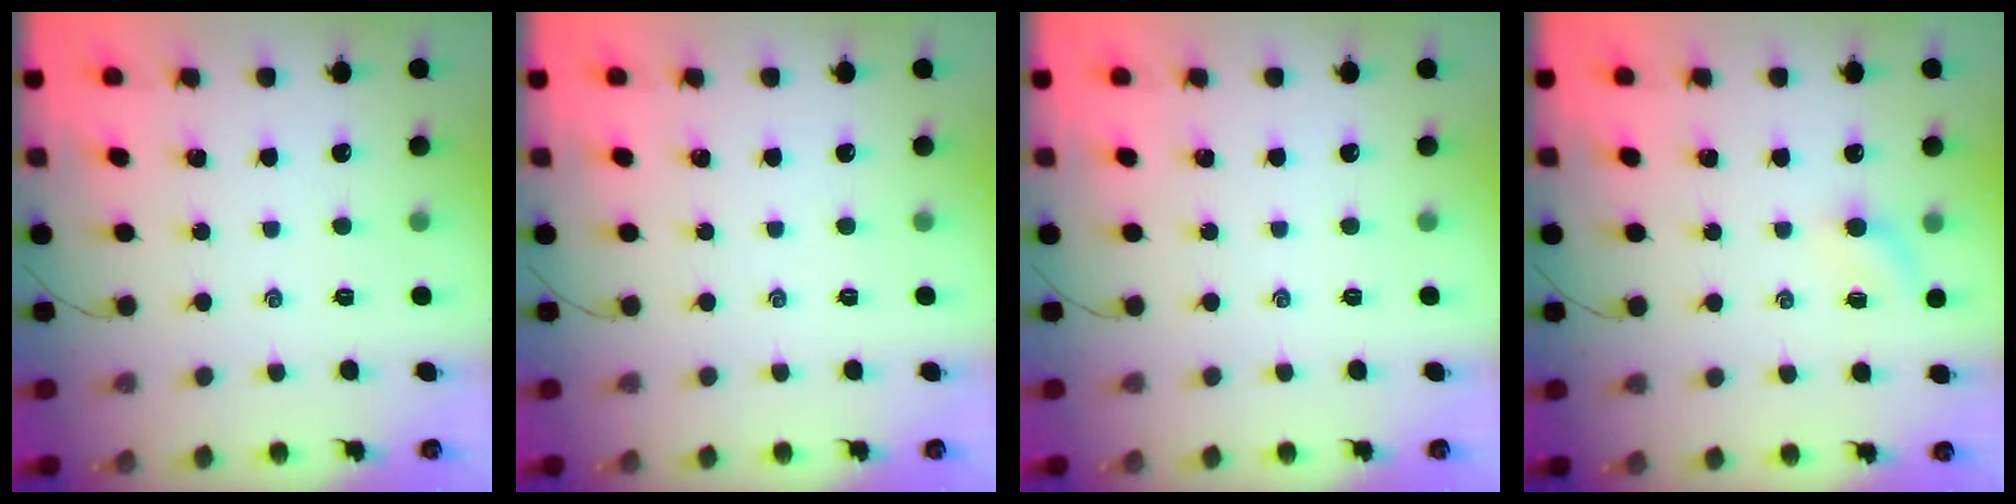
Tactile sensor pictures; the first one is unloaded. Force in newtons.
{"total": 0.0}
{"total": 0.0}
{"total": 4.4, "press": 4.3, "slide": 0.9}